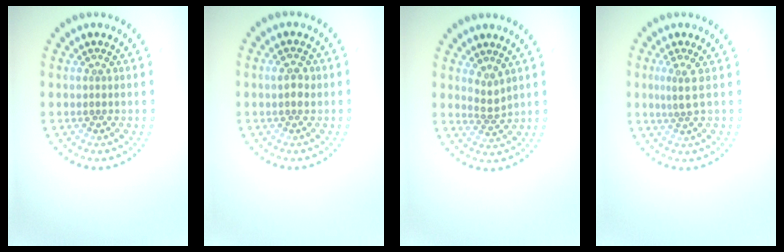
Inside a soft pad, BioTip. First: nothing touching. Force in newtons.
{"total": 1.4, "press": 1.4, "slide": 0.3}
{"total": 1.5, "press": 1.0, "slide": 1.1}
{"total": 1.6, "press": 1.1, "slide": 1.2}